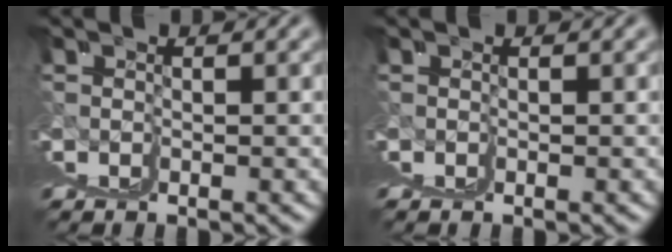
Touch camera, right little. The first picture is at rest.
{"total": 0.0}